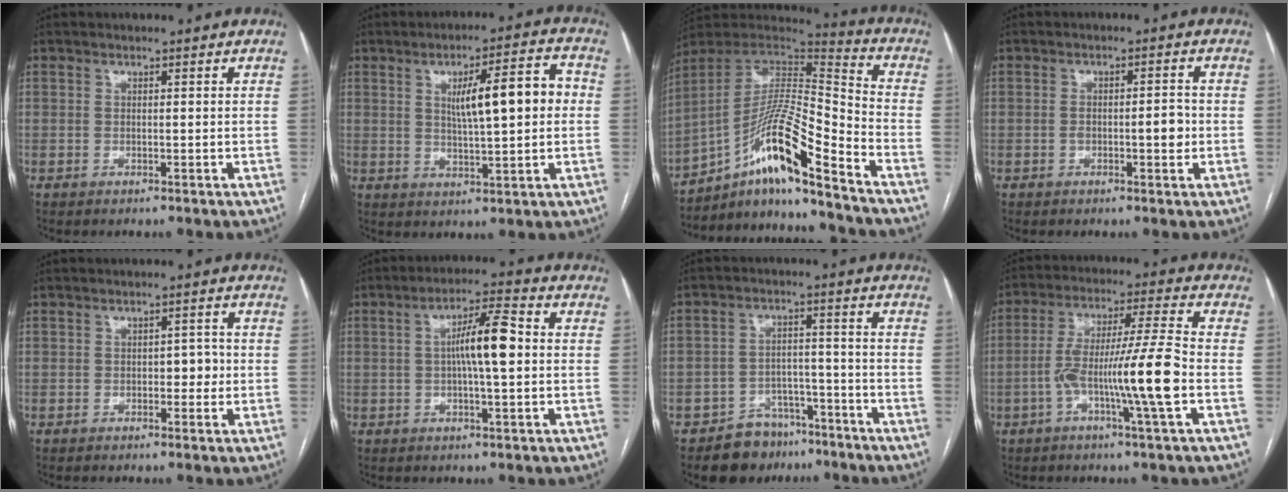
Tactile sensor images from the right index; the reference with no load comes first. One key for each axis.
{"total": 10.1, "fx": 1.4, "fy": 1.8, "fz": 9.8, "tx": -0.149, "ty": 0.020, "tz": 0.027}
{"total": 16.8, "fx": -10.8, "fy": 0.9, "fz": 12.9, "tx": -0.244, "ty": 0.014, "tz": -0.188}
{"total": 3.7, "fx": -0.7, "fy": 1.1, "fz": 3.4, "tx": -0.059, "ty": 0.007, "tz": -0.007}
{"total": 2.5, "fx": -0.4, "fy": 1.5, "fz": 2.0, "tx": -0.018, "ty": 0.008, "tz": -0.005}
{"total": 8.0, "fx": 0.5, "fy": 0.9, "fz": 8.0, "tx": -0.139, "ty": 0.015, "tz": 0.003}
{"total": 7.8, "fx": -6.1, "fy": 4.9, "fz": 0.6, "tx": 0.005, "ty": 0.032, "tz": -0.092}
{"total": 12.6, "fx": -3.4, "fy": -0.8, "fz": 12.1, "tx": -0.224, "ty": 0.005, "tz": -0.065}